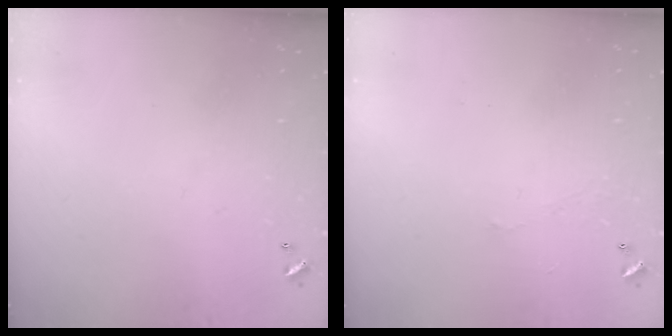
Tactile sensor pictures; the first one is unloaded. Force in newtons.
{"total": 0.0}